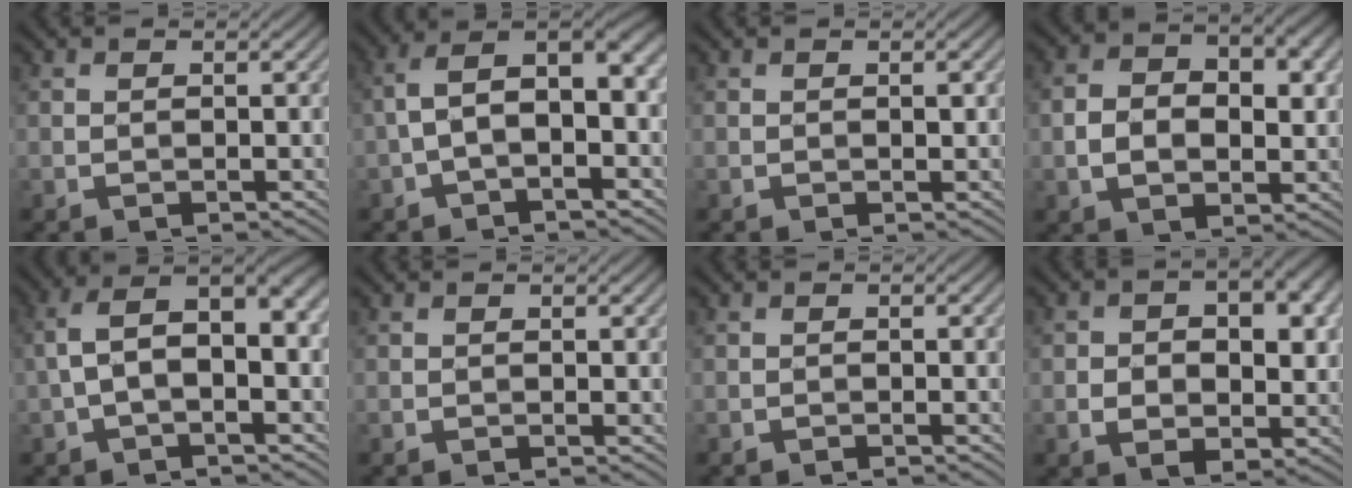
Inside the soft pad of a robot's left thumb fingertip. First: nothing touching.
{"total": 7.9, "force": [-0.8, 3.5, 7.0], "torque": [-0.136, 0.022, -0.020]}
{"total": 0.6, "force": [0.1, 0.3, 0.5], "torque": [-0.004, -0.002, 0.000]}
{"total": 8.5, "force": [0.5, 5.6, 6.4], "torque": [-0.117, -0.004, 0.009]}
{"total": 8.2, "force": [0.0, 3.8, 7.2], "torque": [-0.146, 0.021, -0.006]}
{"total": 0.0}
{"total": 0.0}
{"total": 9.6, "force": [0.9, 6.1, 7.3], "torque": [-0.108, -0.012, 0.019]}